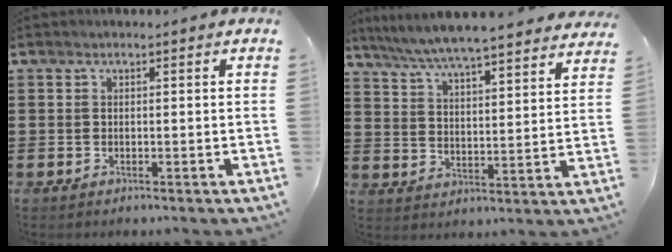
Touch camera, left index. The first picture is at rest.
{"total": 6.1, "force": [5.8, -0.3, 1.8], "torque": [-0.061, -0.038, 0.100]}